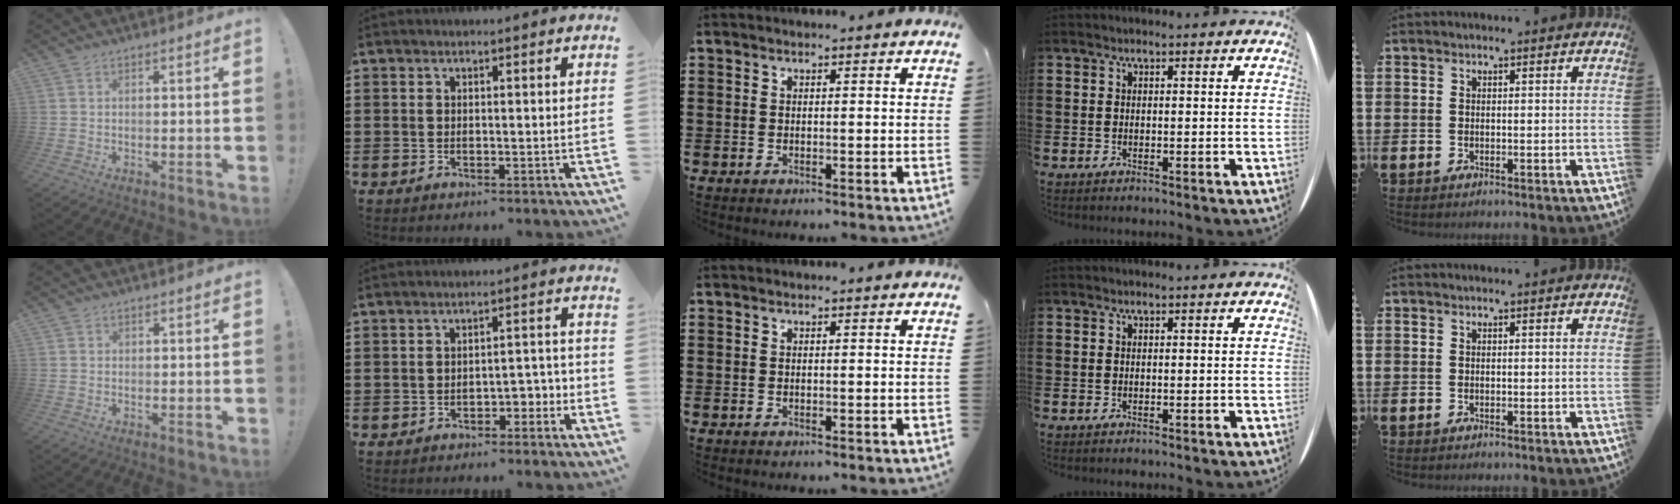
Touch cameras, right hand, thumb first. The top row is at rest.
{"thumb": {"total": 0.6, "force": [0.4, 0.5, -0.1], "torque": [0.005, 0.000, 0.007]}, "index": {"total": 3.3, "force": [-2.2, 1.7, 1.9], "torque": [-0.034, 0.008, -0.043]}}